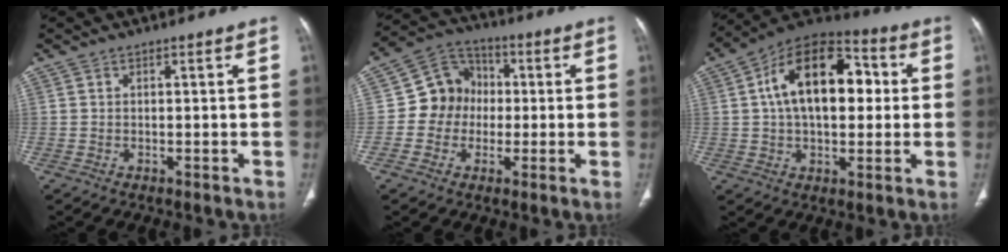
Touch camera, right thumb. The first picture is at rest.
{"total": 9.7, "force": [-0.7, 9.0, 3.7], "torque": [-0.026, 0.027, -0.025]}
{"total": 18.8, "force": [3.0, 11.2, 14.9], "torque": [-0.209, 0.028, 0.039]}